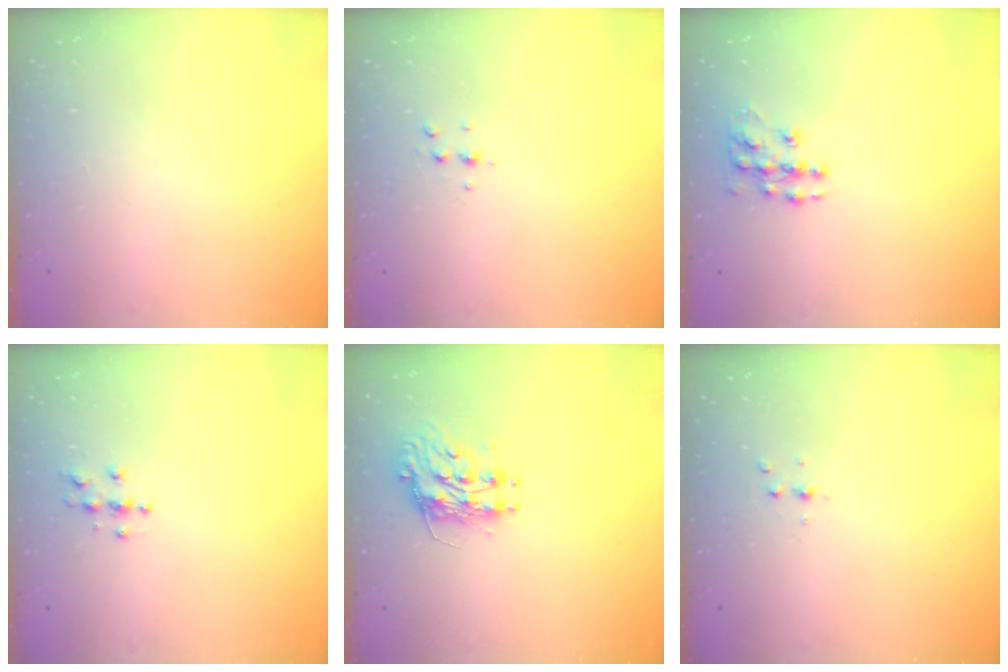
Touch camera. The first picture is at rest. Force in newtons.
{"total": 4.1, "press": 4.0, "slide": 0.9}
{"total": 10.0, "press": 10.0, "slide": 0.7}
{"total": 4.0, "press": 4.0, "slide": 0.3}
{"total": 9.2, "press": 9.2, "slide": 0.9}
{"total": 4.0, "press": 3.6, "slide": 1.8}